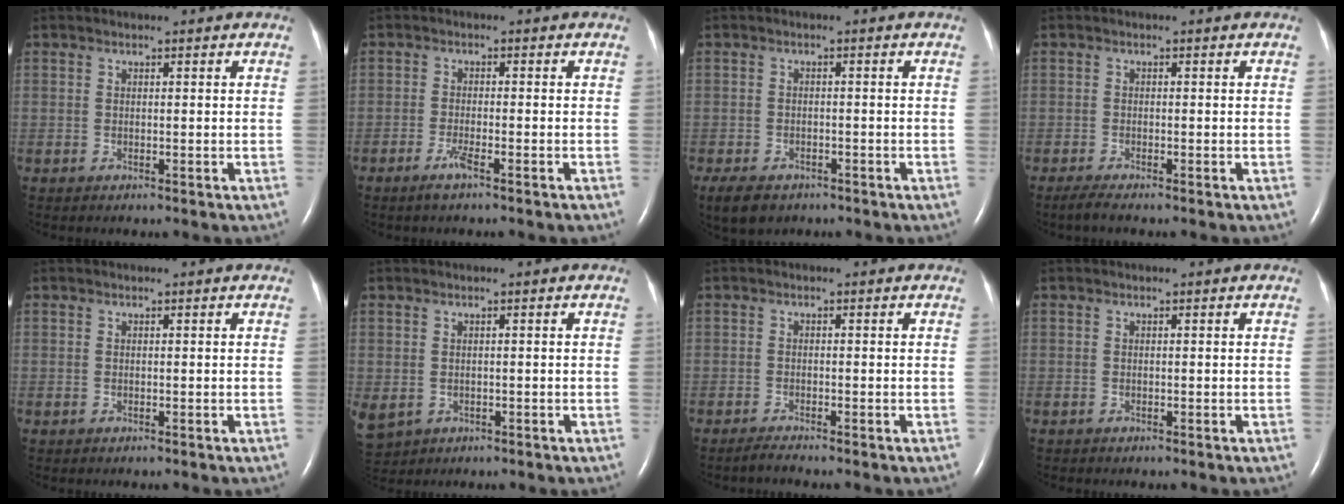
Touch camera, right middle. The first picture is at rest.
{"total": 2.5, "force": [-1.7, -0.1, 1.8], "torque": [-0.044, -0.004, -0.034]}
{"total": 7.5, "force": [-5.1, 4.3, 3.4], "torque": [-0.070, -0.008, -0.074]}
{"total": 1.8, "force": [-1.4, -0.1, 1.1], "torque": [-0.035, -0.009, -0.030]}
{"total": 0.0}
{"total": 7.1, "force": [-2.1, 5.6, 3.7], "torque": [-0.110, -0.006, -0.018]}
{"total": 1.3, "force": [-1.1, -0.3, 0.4], "torque": [-0.017, -0.005, -0.024]}
{"total": 0.0}